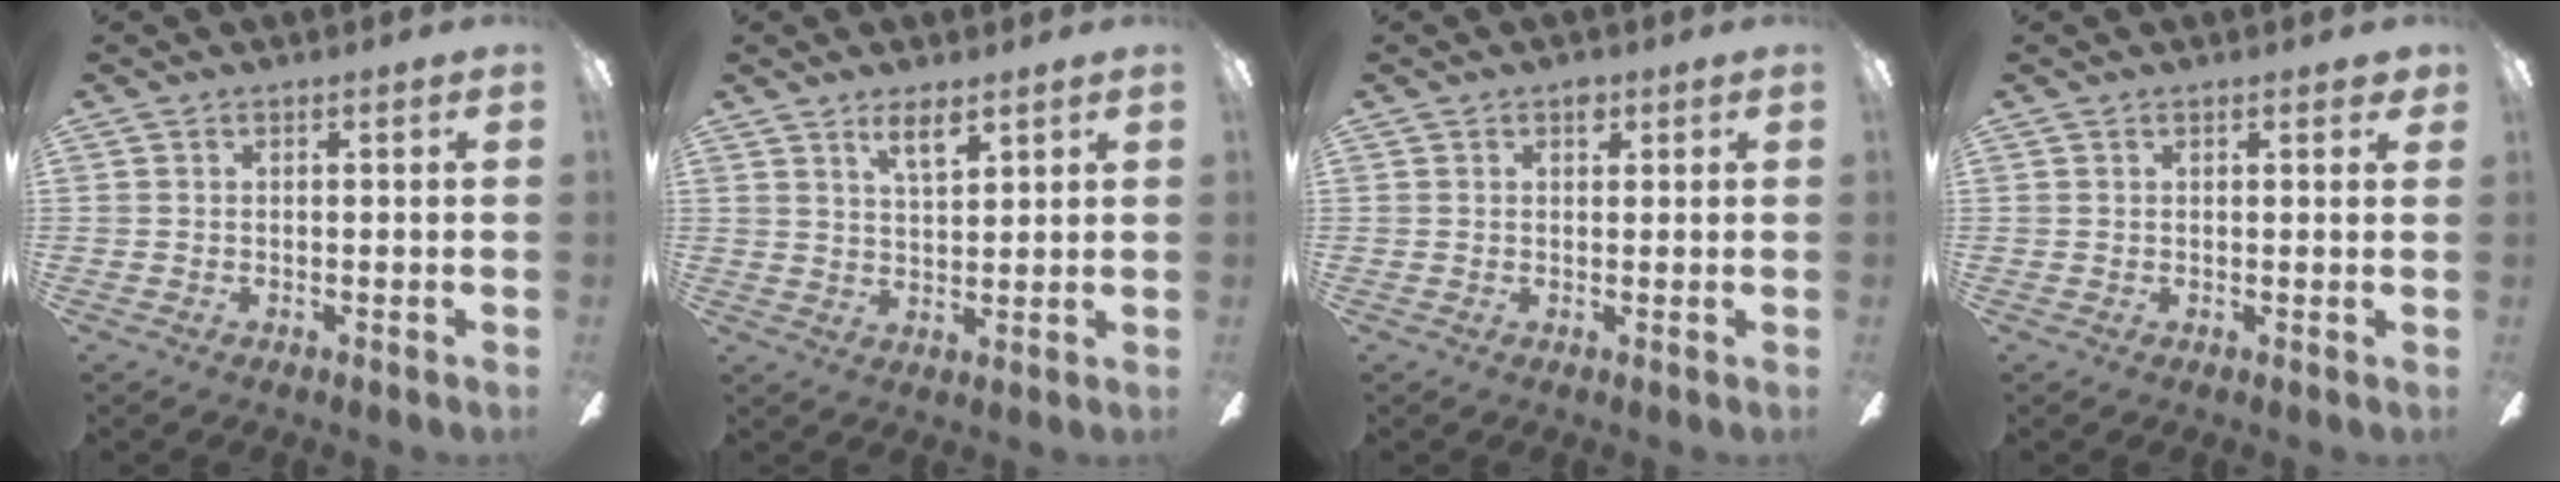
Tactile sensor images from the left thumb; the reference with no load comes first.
{"total": 5.9, "force": [4.3, 2.0, 3.5], "torque": [-0.054, -0.021, 0.073]}
{"total": 2.5, "force": [1.4, 1.6, 1.4], "torque": [-0.004, -0.004, 0.018]}
{"total": 2.0, "force": [1.3, 0.5, 1.5], "torque": [-0.016, -0.003, 0.018]}